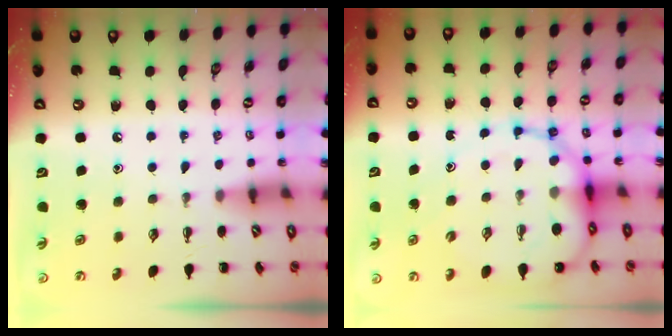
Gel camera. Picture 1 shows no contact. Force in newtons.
{"total": 14.0, "press": 13.5, "slide": 3.7}